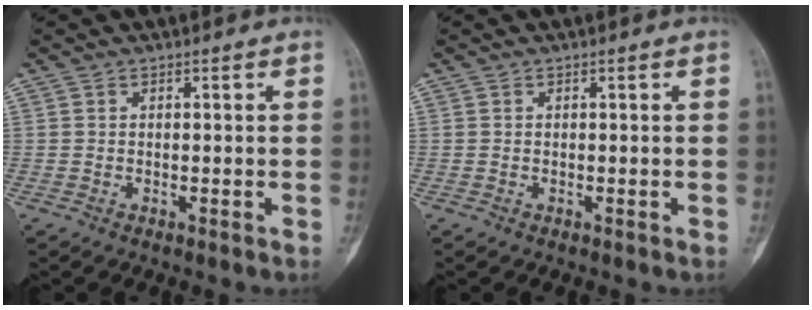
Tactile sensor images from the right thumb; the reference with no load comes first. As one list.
[{"total": 0.0}]